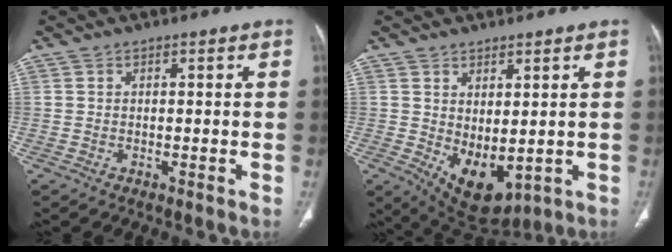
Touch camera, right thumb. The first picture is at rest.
{"total": 8.8, "force": [-0.5, 4.8, 7.4], "torque": [-0.103, -0.014, 0.021]}